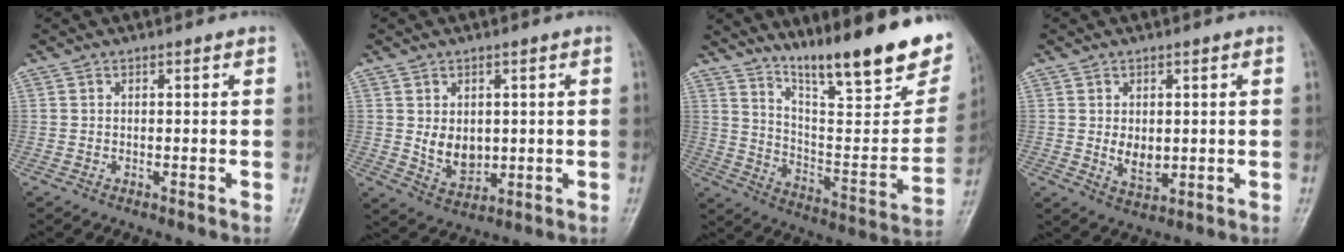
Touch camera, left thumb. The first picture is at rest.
{"total": 6.0, "force": [0.6, 4.4, 4.0], "torque": [-0.045, -0.015, 0.026]}
{"total": 25.5, "force": [17.8, 5.1, 17.5], "torque": [-0.233, -0.093, 0.277]}
{"total": 4.5, "force": [0.3, 3.0, 3.3], "torque": [-0.039, -0.011, 0.013]}